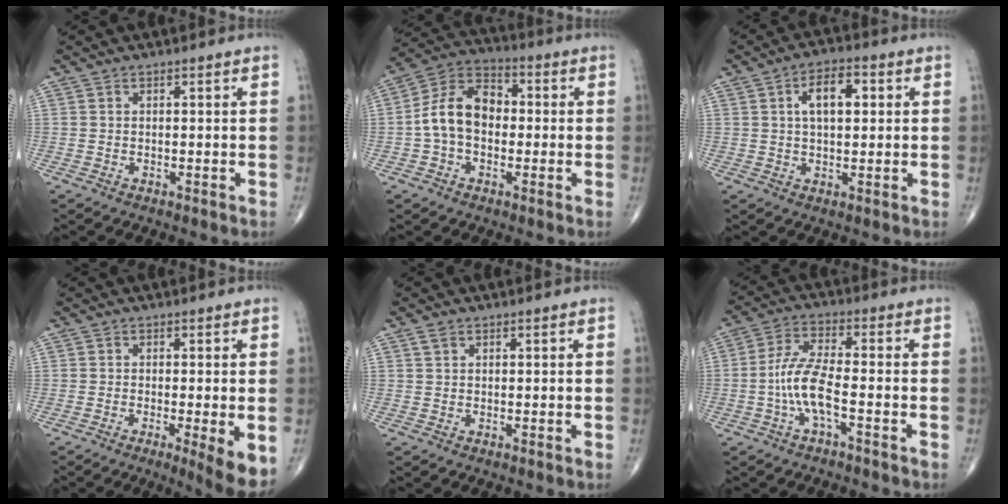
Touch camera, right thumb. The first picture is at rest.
{"total": 11.3, "force": [-0.7, 7.8, 8.1], "torque": [-0.136, 0.039, -0.027]}
{"total": 7.4, "force": [1.8, 3.8, 6.1], "torque": [-0.092, 0.009, 0.027]}
{"total": 6.2, "force": [-1.7, 0.8, 5.9], "torque": [-0.091, -0.019, -0.030]}
{"total": 1.3, "force": [0.7, 0.9, 0.6], "torque": [-0.009, 0.005, 0.012]}
{"total": 8.0, "force": [-2.4, 2.2, 7.3], "torque": [-0.164, 0.027, -0.049]}